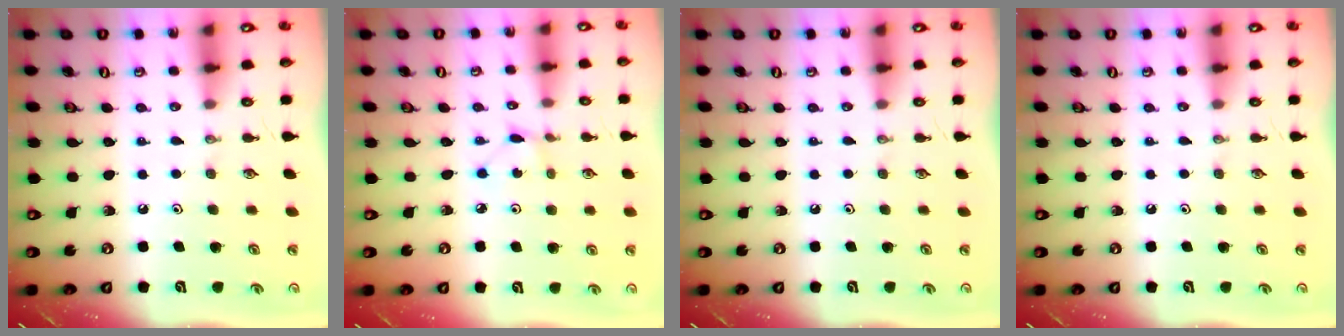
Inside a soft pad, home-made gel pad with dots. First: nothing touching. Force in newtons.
{"total": 0.9, "press": 0.9, "slide": 0.1}
{"total": 0.0}
{"total": 0.0}